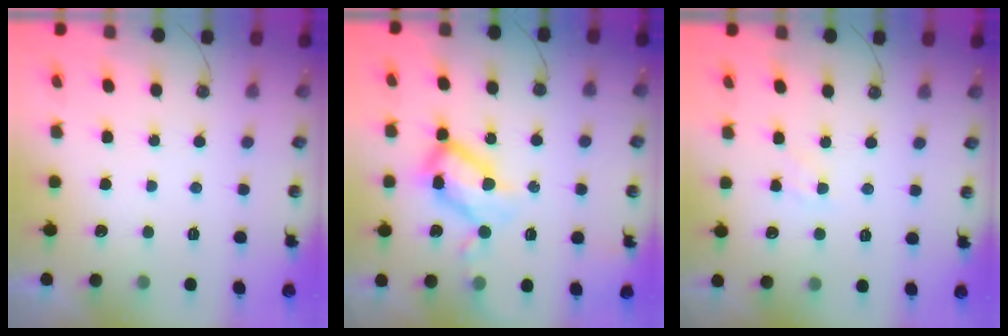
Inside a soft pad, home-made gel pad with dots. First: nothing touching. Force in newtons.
{"total": 14.0, "press": 13.9, "slide": 1.1}
{"total": 4.0, "press": 4.0, "slide": 0.4}